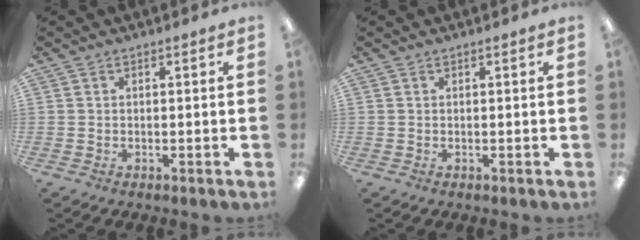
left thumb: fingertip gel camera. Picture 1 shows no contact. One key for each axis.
{"total": 0.0}